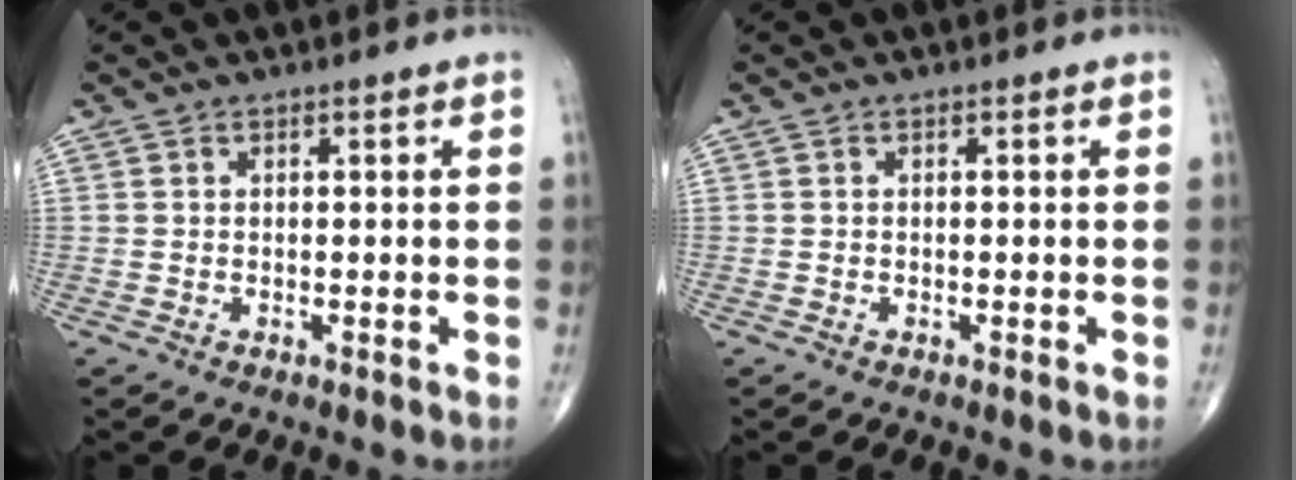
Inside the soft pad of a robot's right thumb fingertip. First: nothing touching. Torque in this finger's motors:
{"motor_torque": [-0.08, 0.08, 0.00, 0.00, 0.00]}